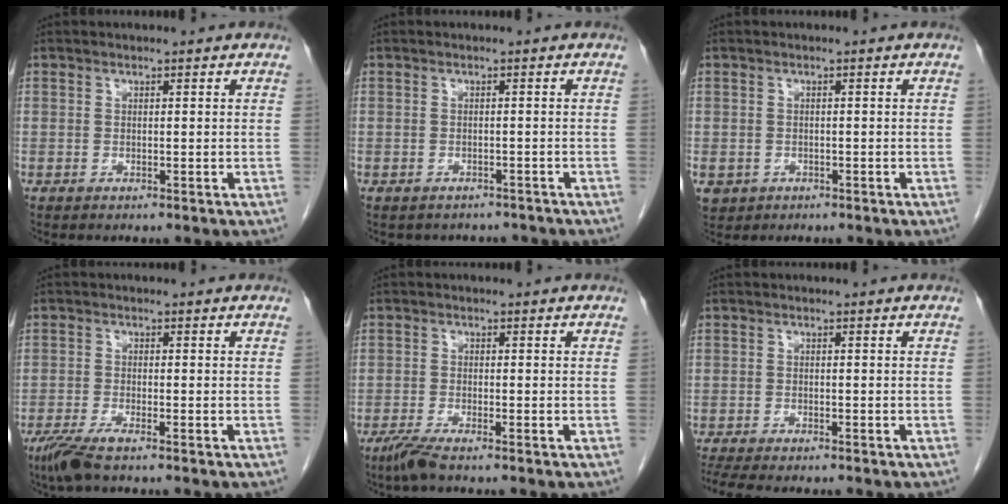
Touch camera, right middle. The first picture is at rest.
{"total": 4.5, "force": [-4.0, 2.1, 0.3], "torque": [-0.002, 0.009, -0.045]}
{"total": 4.0, "force": [-1.8, 3.4, 1.0], "torque": [-0.020, 0.000, -0.023]}
{"total": 4.2, "force": [-3.0, 0.4, 2.8], "torque": [-0.060, -0.011, -0.059]}
{"total": 3.0, "force": [-2.3, 0.1, 1.9], "torque": [-0.046, -0.008, -0.049]}
{"total": 8.2, "force": [-7.0, 1.5, 4.0], "torque": [-0.061, -0.009, -0.106]}